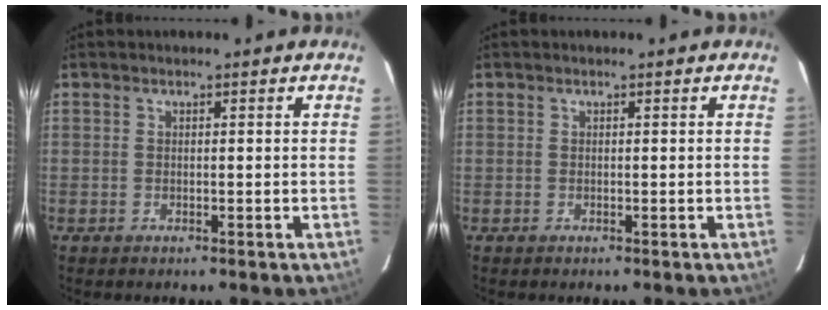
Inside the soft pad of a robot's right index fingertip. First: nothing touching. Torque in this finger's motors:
{"motor_torque": [0.00, 0.00, 0.00, 0.00]}